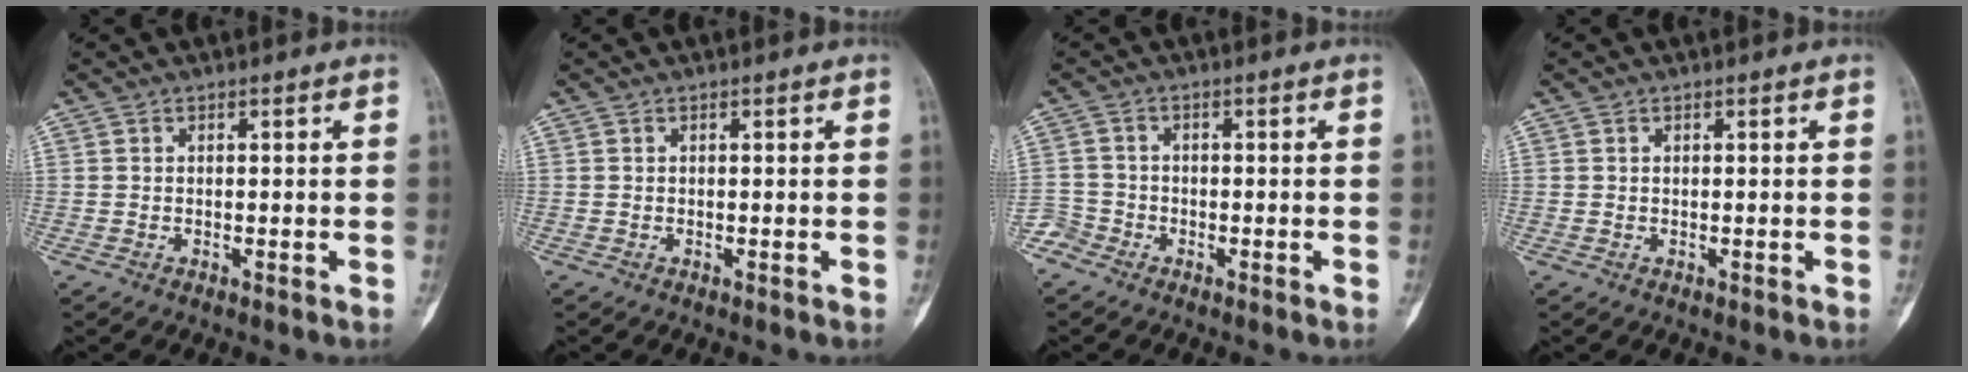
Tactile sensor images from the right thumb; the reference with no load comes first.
{"total": 0.0}
{"total": 2.9, "force": [-2.1, 1.9, -0.2], "torque": [0.014, 0.007, -0.052]}
{"total": 0.0}